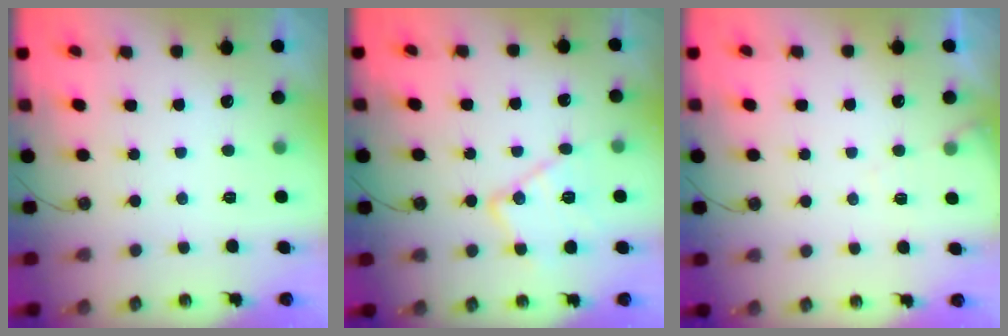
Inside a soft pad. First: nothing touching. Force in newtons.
{"total": 13.6, "press": 13.6, "slide": 1.0}
{"total": 4.1, "press": 4.1, "slide": 0.6}